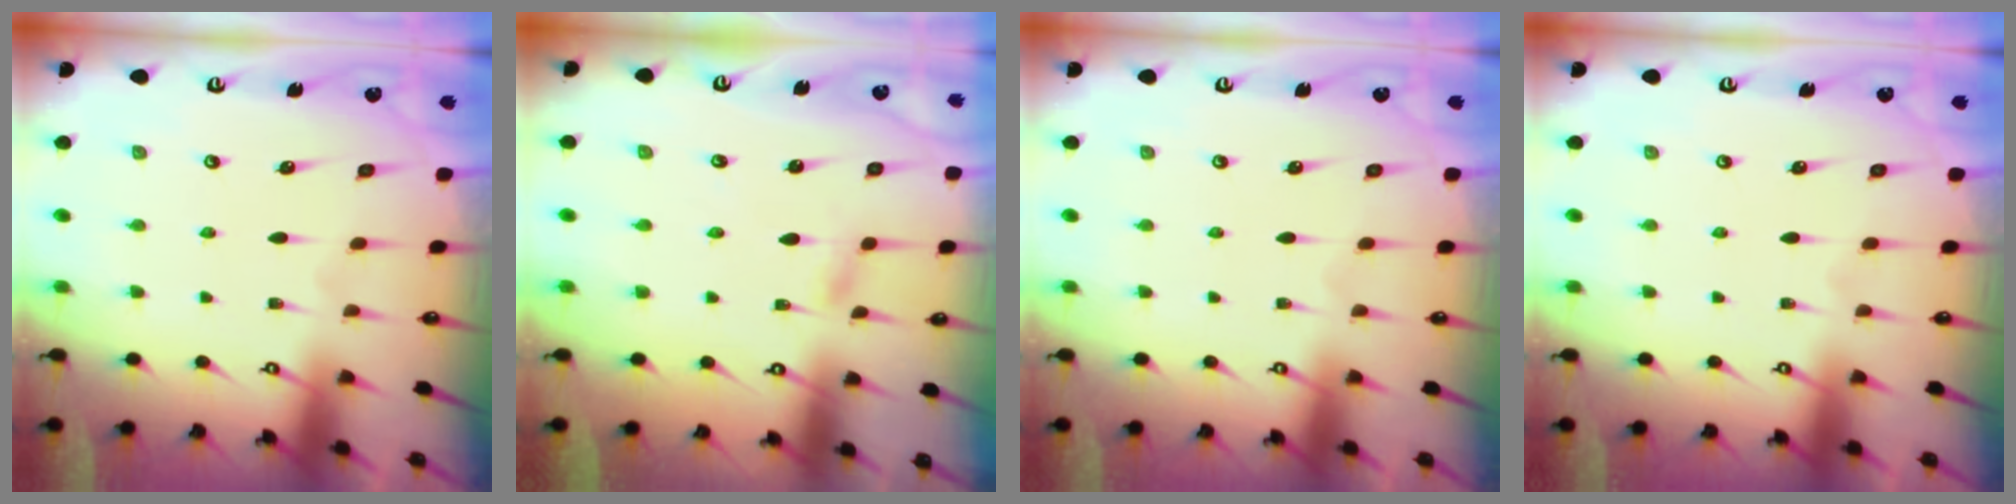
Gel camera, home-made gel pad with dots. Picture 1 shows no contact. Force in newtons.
{"total": 1.4, "press": 1.4, "slide": 0.1}
{"total": 0.0}
{"total": 0.0}